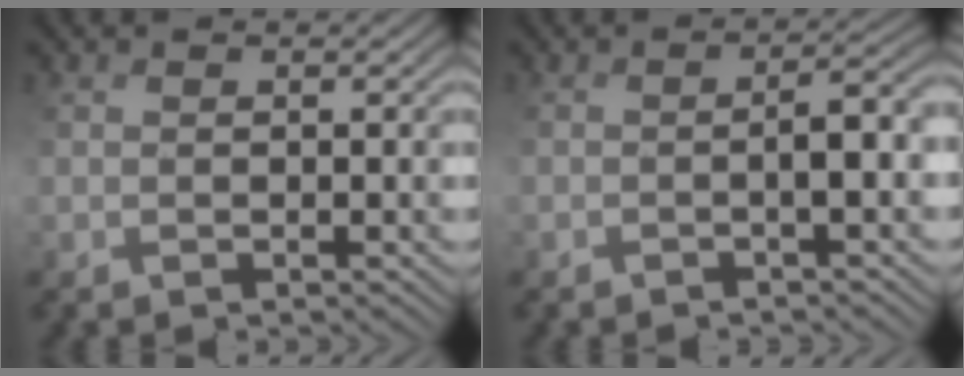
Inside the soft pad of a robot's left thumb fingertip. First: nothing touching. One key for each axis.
{"total": 3.5, "fx": -1.5, "fy": 0.4, "fz": 3.2, "tx": -0.046, "ty": 0.009, "tz": -0.027}